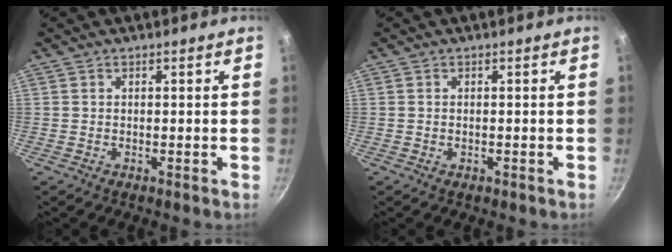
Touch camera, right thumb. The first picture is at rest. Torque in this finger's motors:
{"motor_torque": [-0.94, 0.09, -0.10, 0.11, 0.04]}